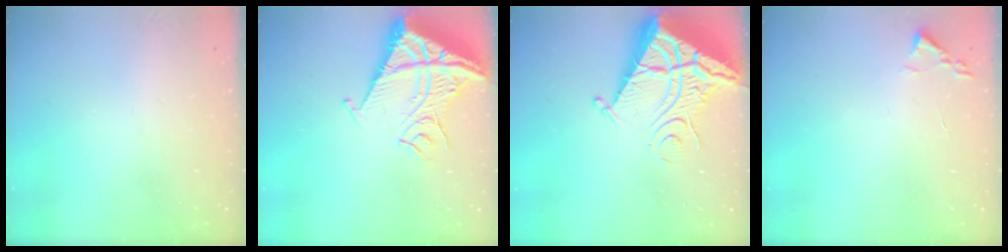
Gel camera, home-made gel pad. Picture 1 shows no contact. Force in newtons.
{"total": 16.6, "press": 16.4, "slide": 2.0}
{"total": 12.2, "press": 12.1, "slide": 1.3}
{"total": 1.8, "press": 1.7, "slide": 0.2}